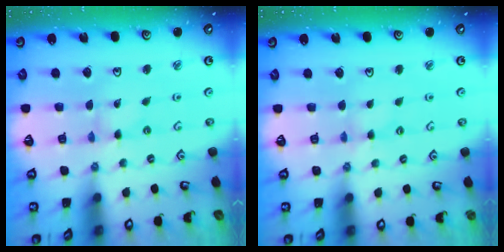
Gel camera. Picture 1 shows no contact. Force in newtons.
{"total": 1.2, "press": 1.2, "slide": 0.3}